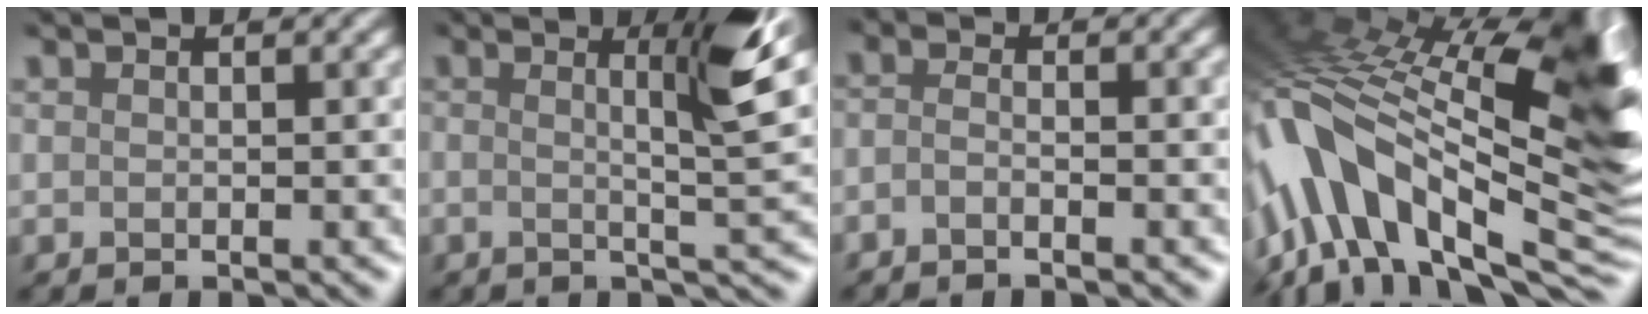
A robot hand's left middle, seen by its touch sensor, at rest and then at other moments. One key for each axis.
{"total": 5.1, "fx": 1.0, "fy": 0.3, "fz": 5.0, "tx": -0.078, "ty": 0.006, "tz": 0.019}
{"total": 1.4, "fx": -1.3, "fy": 0.0, "fz": 0.5, "tx": -0.018, "ty": -0.003, "tz": -0.030}
{"total": 15.3, "fx": -1.0, "fy": 7.8, "fz": 13.1, "tx": -0.242, "ty": 0.007, "tz": -0.013}